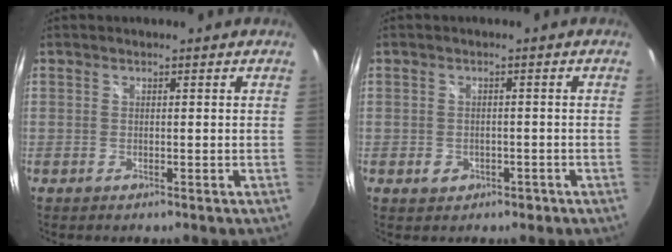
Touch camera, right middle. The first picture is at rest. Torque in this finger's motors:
{"motor_torque": [0.61, -0.59, 0.04, 0.02]}